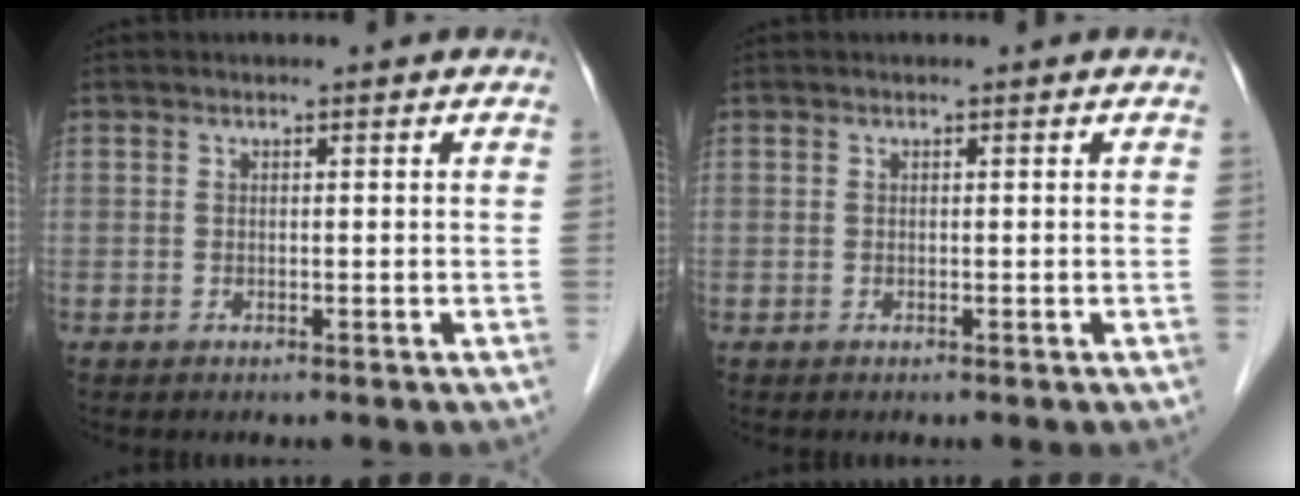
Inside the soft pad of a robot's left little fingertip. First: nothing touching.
{"total": 0.0}